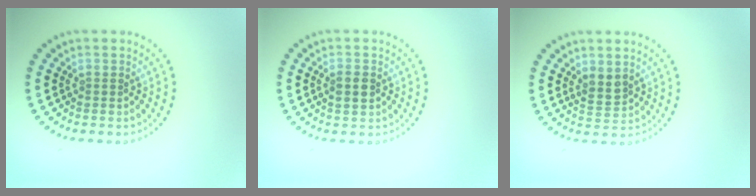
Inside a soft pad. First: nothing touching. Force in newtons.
{"total": 1.6, "press": 1.6, "slide": 0.1}
{"total": 1.7, "press": 1.5, "slide": 0.8}